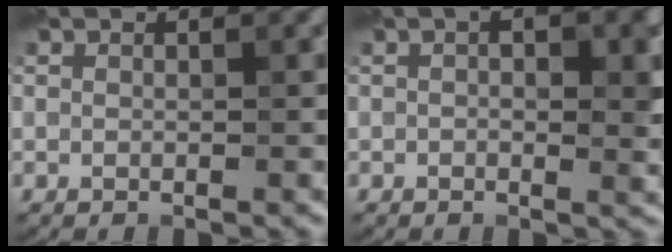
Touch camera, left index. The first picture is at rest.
{"total": 3.3, "force": [0.3, 1.3, 3.0], "torque": [-0.038, 0.006, 0.001]}